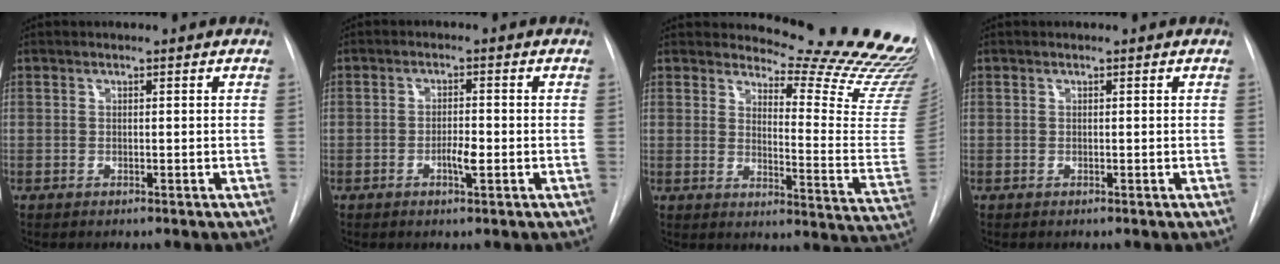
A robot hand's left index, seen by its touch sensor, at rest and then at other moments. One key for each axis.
{"total": 2.6, "fx": -0.9, "fy": 0.5, "fz": 2.4, "tx": -0.042, "ty": 0.001, "tz": -0.015}
{"total": 19.1, "fx": 18.3, "fy": 1.4, "fz": 5.6, "tx": -0.064, "ty": -0.153, "tz": 0.201}
{"total": 0.0}